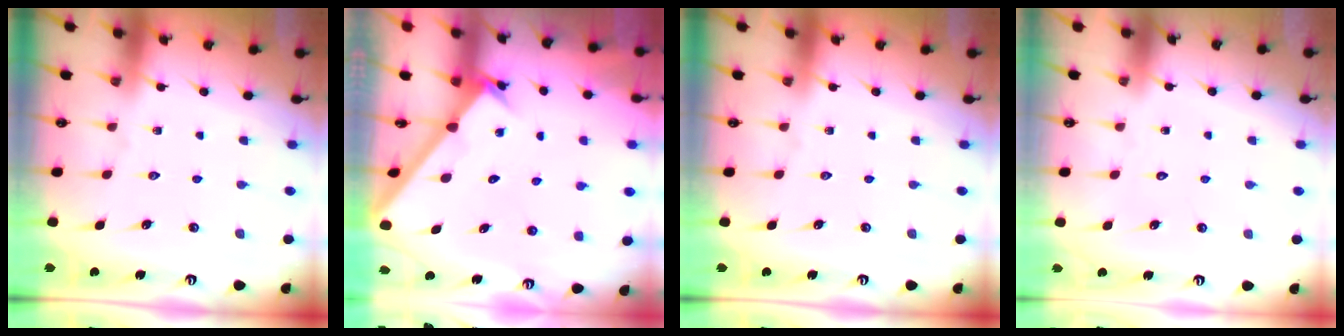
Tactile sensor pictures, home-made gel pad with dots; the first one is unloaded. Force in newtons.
{"total": 1.9, "press": 1.9, "slide": 0.2}
{"total": 0.0}
{"total": 1.7, "press": 1.7, "slide": 0.1}